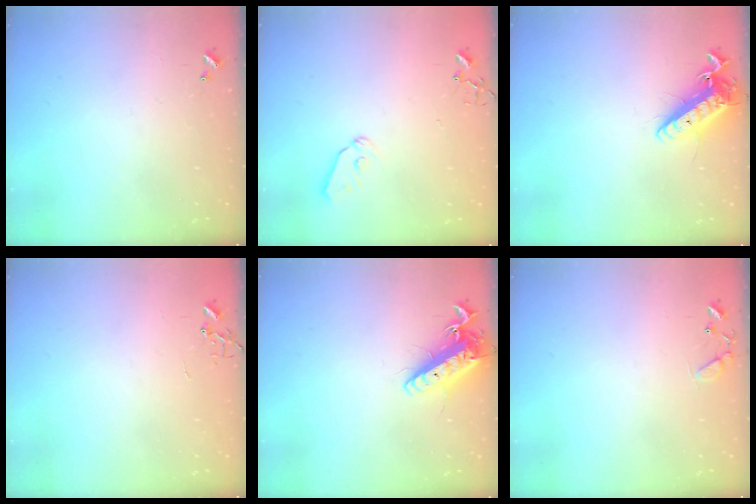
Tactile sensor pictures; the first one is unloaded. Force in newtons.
{"total": 6.7, "press": 6.7, "slide": 0.8}
{"total": 14.0, "press": 13.9, "slide": 2.0}
{"total": 0.0}
{"total": 14.0, "press": 13.7, "slide": 2.6}
{"total": 7.7, "press": 7.7, "slide": 0.5}